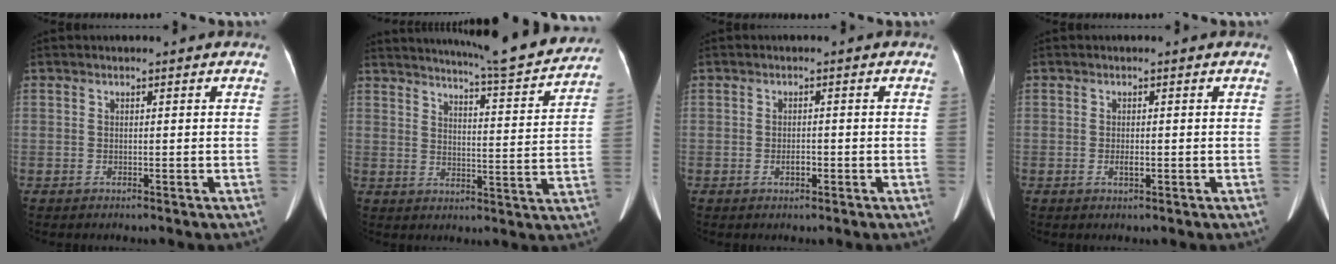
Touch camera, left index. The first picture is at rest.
{"total": 17.1, "force": [15.8, 0.3, 6.6], "torque": [-0.099, -0.040, 0.201]}
{"total": 1.3, "force": [-0.5, 0.6, 1.0], "torque": [-0.020, 0.001, -0.007]}
{"total": 1.0, "force": [-0.2, 0.3, 0.9], "torque": [-0.018, -0.001, -0.003]}